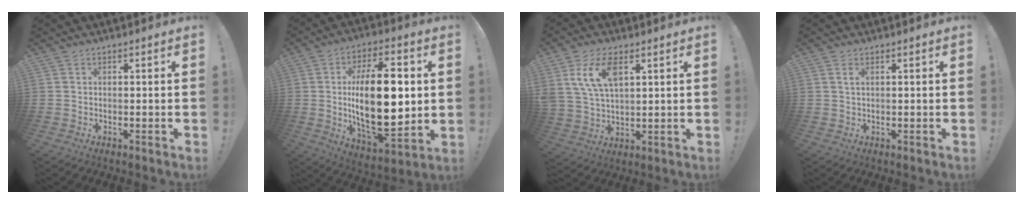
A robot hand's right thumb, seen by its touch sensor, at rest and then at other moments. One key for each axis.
{"total": 25.2, "fx": 1.8, "fy": 11.8, "fz": 22.2, "tx": -0.395, "ty": -0.010, "tz": 0.028}
{"total": 11.3, "fx": 4.9, "fy": 6.4, "fz": 8.0, "tx": -0.157, "ty": -0.004, "tz": 0.090}
{"total": 1.7, "fx": 0.5, "fy": 0.4, "fz": 1.5, "tx": -0.025, "ty": -0.001, "tz": 0.007}